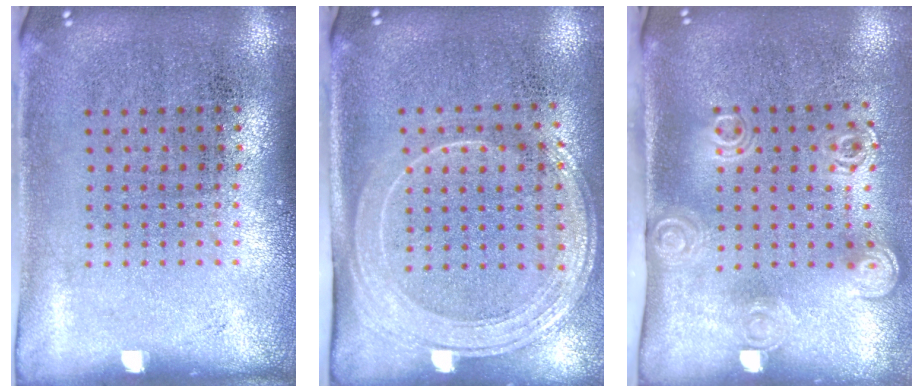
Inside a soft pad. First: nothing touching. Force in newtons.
{"total": 2.0, "press": 1.7, "slide": 1.1}
{"total": 2.0, "press": 1.4, "slide": 1.4}